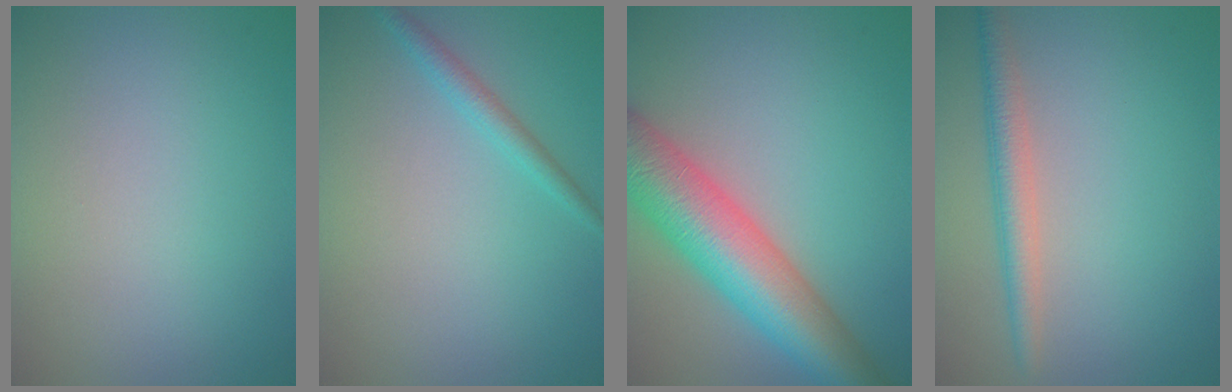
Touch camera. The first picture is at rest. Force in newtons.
{"total": 1.5, "press": 1.5, "slide": 0.1}
{"total": 9.1, "press": 9.1, "slide": 0.4}
{"total": 2.7, "press": 2.7, "slide": 0.2}